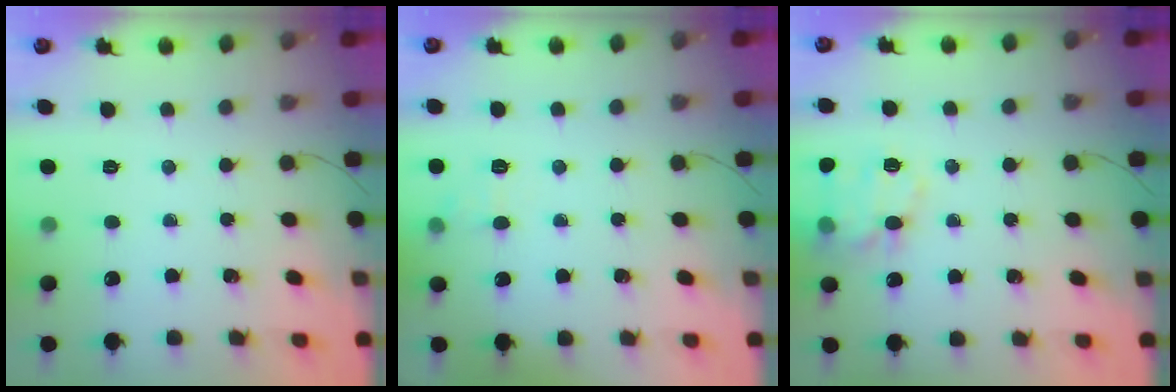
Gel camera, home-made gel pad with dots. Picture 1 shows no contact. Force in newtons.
{"total": 6.9, "press": 6.7, "slide": 1.7}
{"total": 13.9, "press": 13.8, "slide": 1.4}